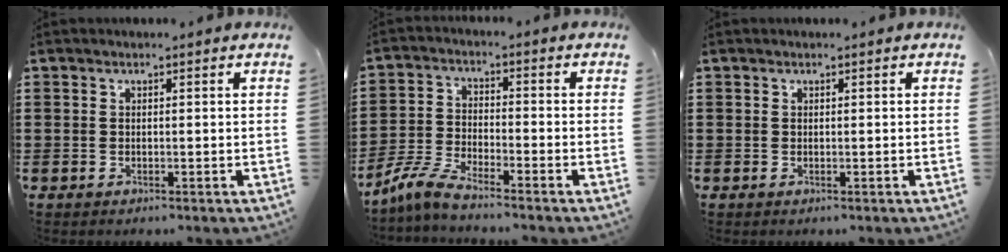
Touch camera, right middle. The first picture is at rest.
{"total": 5.7, "force": [-5.0, 0.5, 2.6], "torque": [-0.077, -0.012, -0.104]}
{"total": 0.0}